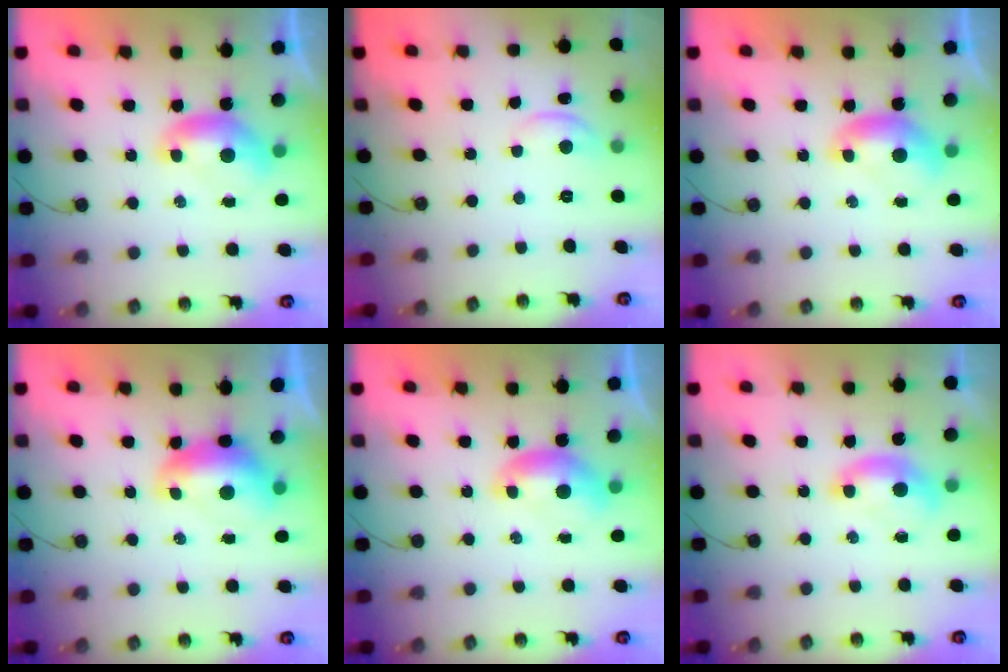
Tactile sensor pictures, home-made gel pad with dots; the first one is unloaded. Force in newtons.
{"total": 1.4, "press": 1.4, "slide": 0.4}
{"total": 0.0}
{"total": 1.9, "press": 1.8, "slide": 0.7}
{"total": 0.0}
{"total": 1.0, "press": 0.8, "slide": 0.6}